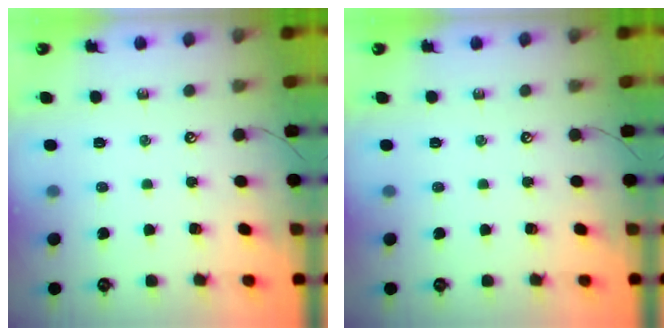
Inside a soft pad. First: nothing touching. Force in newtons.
{"total": 0.0}